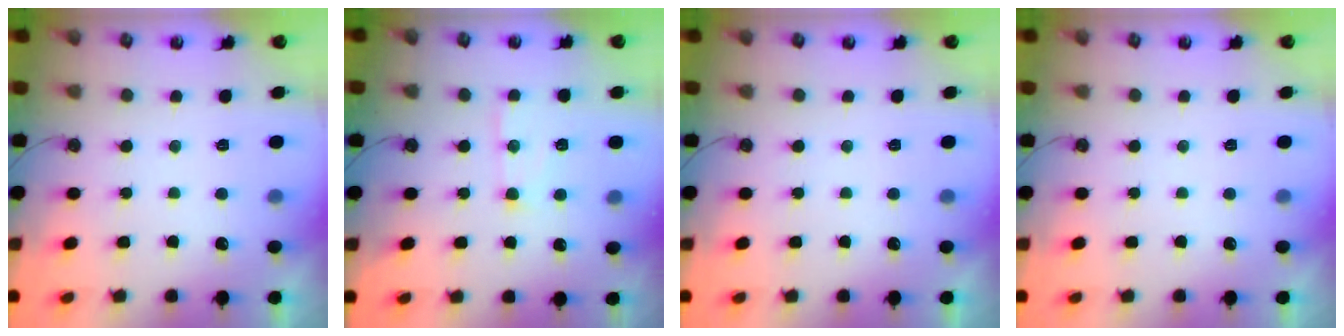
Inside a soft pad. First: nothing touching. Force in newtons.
{"total": 9.1, "press": 9.1, "slide": 0.7}
{"total": 0.0}
{"total": 0.0}